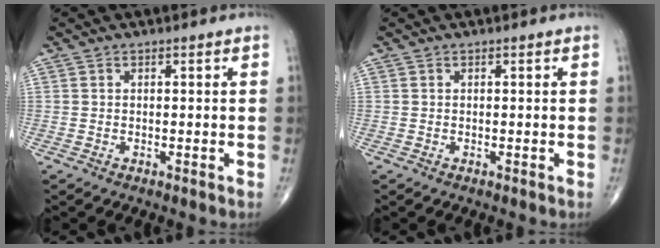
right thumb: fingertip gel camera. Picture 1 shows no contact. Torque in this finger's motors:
{"motor_torque": [0.11, 0.10, -0.13, -0.08, 0.01]}